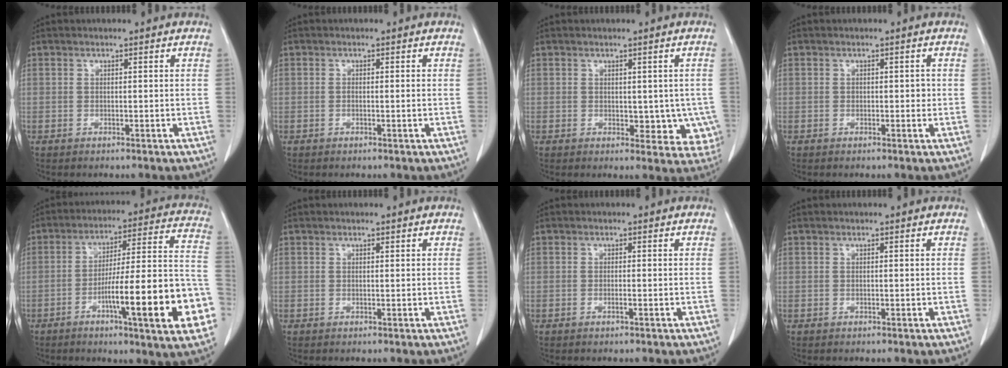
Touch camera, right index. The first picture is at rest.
{"total": 0.9, "force": [-0.1, 0.1, 0.9], "torque": [-0.014, -0.001, -0.001]}
{"total": 6.1, "force": [-0.3, 3.8, 4.7], "torque": [-0.026, -0.003, 0.003]}
{"total": 1.2, "force": [0.0, 0.8, 0.9], "torque": [-0.009, 0.006, 0.000]}
{"total": 21.0, "force": [-7.3, 1.9, 19.6], "torque": [-0.224, 0.014, -0.102]}
{"total": 0.0}
{"total": 0.5, "force": [-0.3, -0.1, 0.5], "torque": [-0.009, 0.000, -0.005]}
{"total": 0.0}